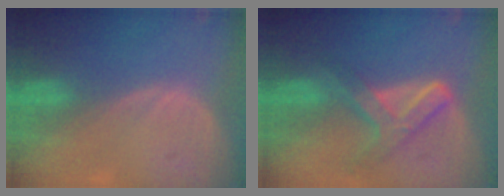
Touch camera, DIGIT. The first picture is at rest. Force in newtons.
{"total": 7.2, "press": 6.2, "slide": 3.7}